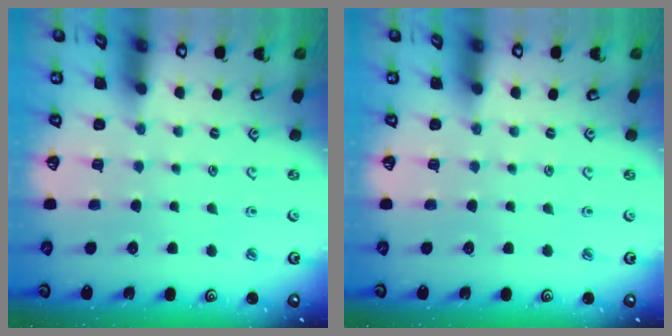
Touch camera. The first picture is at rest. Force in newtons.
{"total": 0.0}